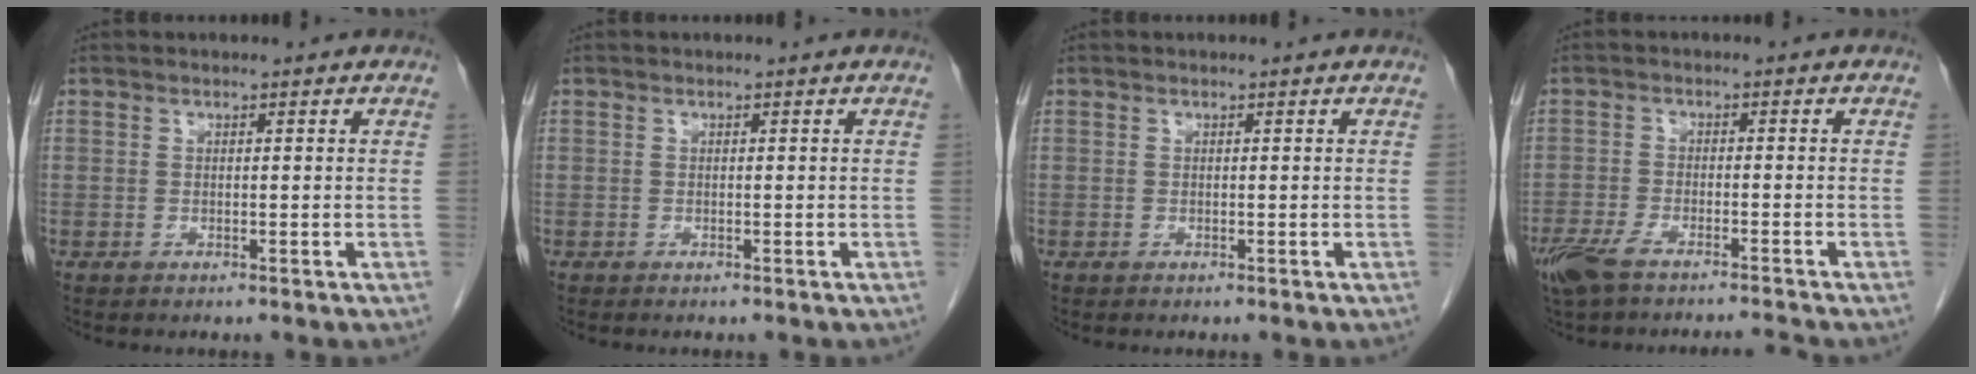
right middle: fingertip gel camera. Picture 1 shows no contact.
{"total": 0.0}
{"total": 0.0}
{"total": 7.3, "force": [-6.2, 0.5, 3.8], "torque": [-0.073, -0.012, -0.110]}